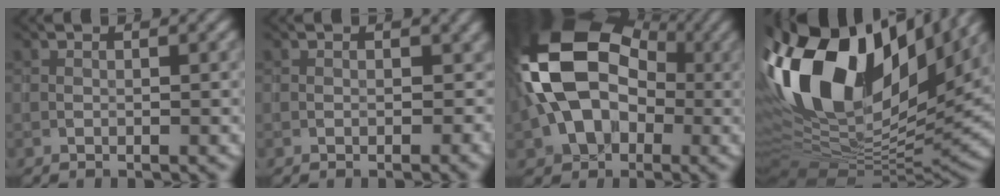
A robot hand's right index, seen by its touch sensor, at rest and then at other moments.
{"total": 3.4, "force": [-1.2, 2.4, 2.1], "torque": [-0.009, -0.006, -0.015]}
{"total": 15.5, "force": [0.2, 10.5, 11.4], "torque": [-0.200, 0.012, -0.028]}
{"total": 18.9, "force": [6.1, 9.9, 14.9], "torque": [-0.310, 0.021, 0.100]}